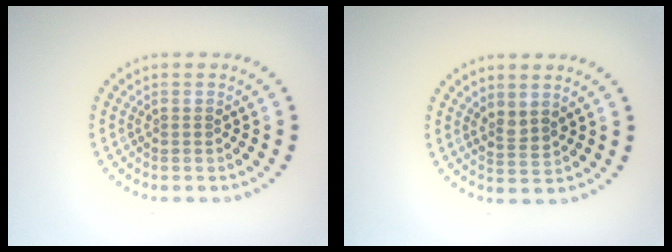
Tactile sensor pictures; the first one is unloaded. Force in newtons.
{"total": 1.6, "press": 1.3, "slide": 1.0}